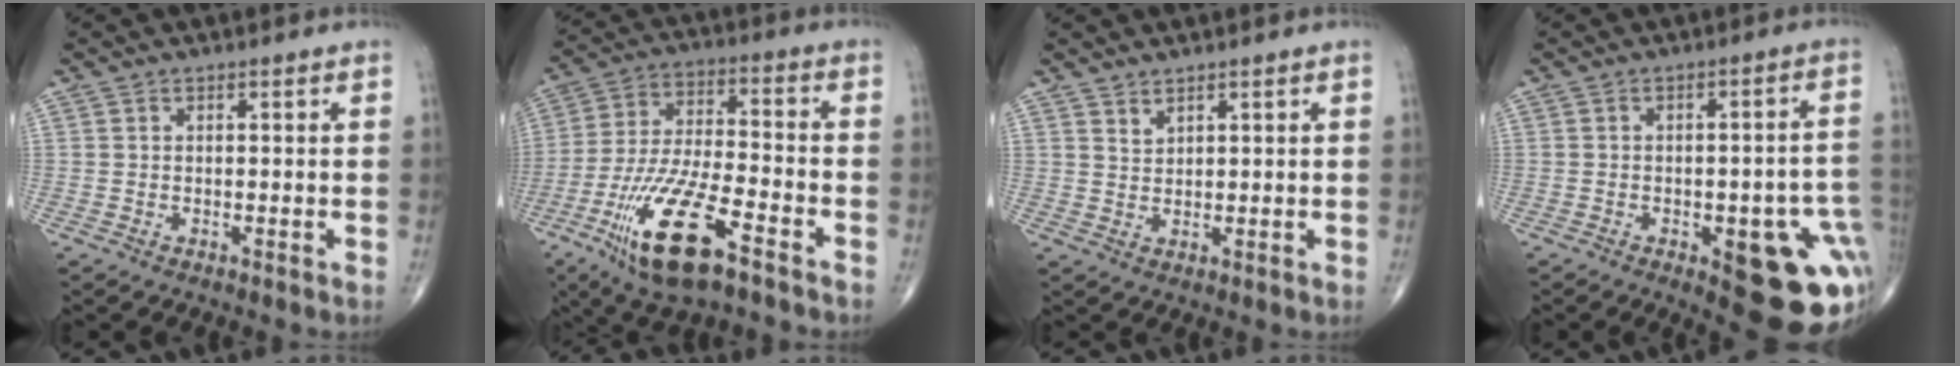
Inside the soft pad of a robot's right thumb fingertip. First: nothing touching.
{"total": 17.9, "force": [-9.4, 5.4, 14.2], "torque": [-0.289, 0.033, -0.170]}
{"total": 1.8, "force": [1.6, 0.7, 0.6], "torque": [-0.002, -0.014, 0.031]}
{"total": 17.2, "force": [-4.8, 6.2, 15.3], "torque": [-0.135, 0.023, -0.035]}